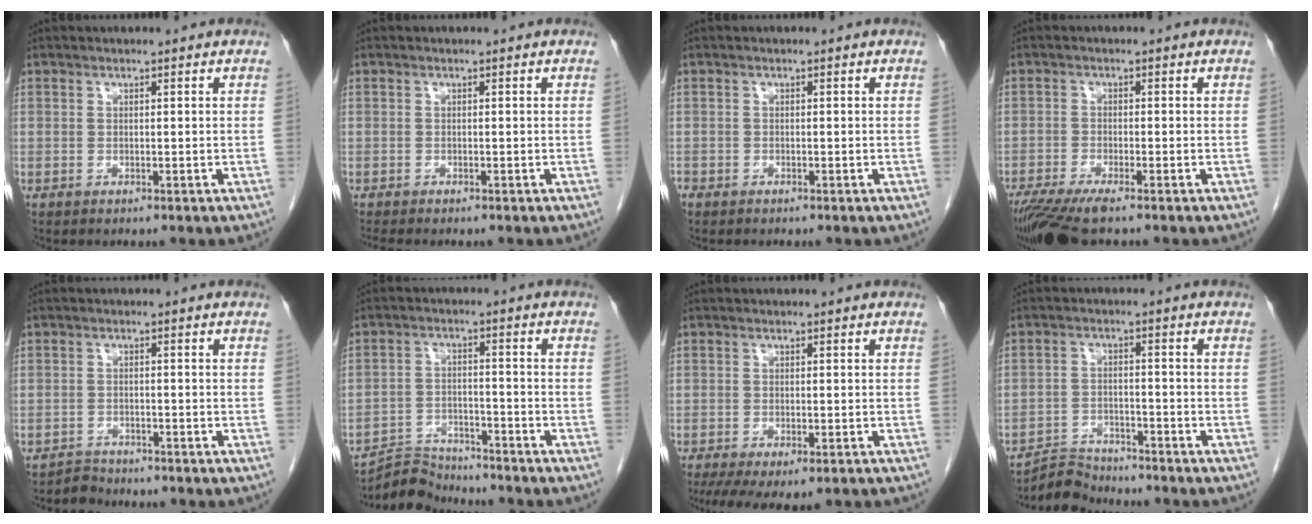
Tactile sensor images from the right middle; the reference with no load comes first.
{"total": 2.1, "force": [-1.9, 0.0, 0.9], "torque": [-0.017, -0.005, -0.028]}
{"total": 1.1, "force": [-0.8, 0.6, 0.2], "torque": [-0.011, -0.001, -0.018]}
{"total": 7.2, "force": [-5.5, 0.6, 4.6], "torque": [-0.078, -0.019, -0.096]}
{"total": 2.1, "force": [-1.9, 0.4, -0.9], "torque": [0.017, -0.005, -0.035]}
{"total": 6.4, "force": [-6.3, 0.8, -0.7], "torque": [0.007, 0.001, -0.114]}
{"total": 9.0, "force": [-6.2, 3.2, 5.7], "torque": [-0.093, -0.018, -0.091]}
{"total": 5.0, "force": [-4.9, 0.6, -0.9], "torque": [0.013, -0.003, -0.088]}